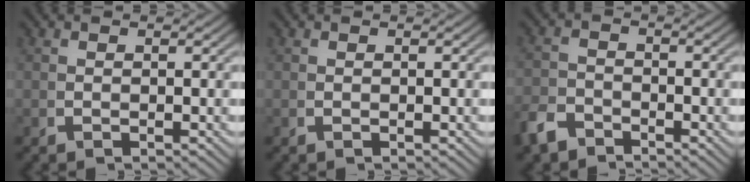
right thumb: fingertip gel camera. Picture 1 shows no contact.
{"total": 0.0}
{"total": 2.8, "force": [-2.6, 1.0, 0.3], "torque": [0.001, -0.009, -0.046]}